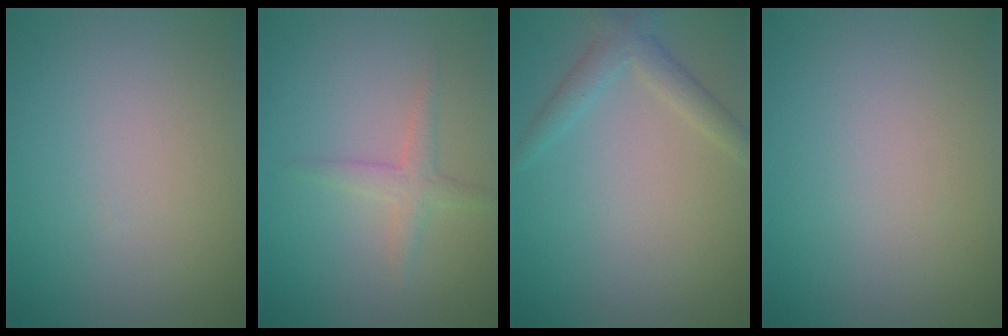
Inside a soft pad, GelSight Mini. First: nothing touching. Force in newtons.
{"total": 1.9, "press": 1.9, "slide": 0.1}
{"total": 2.3, "press": 2.3, "slide": 0.2}
{"total": 0.0}